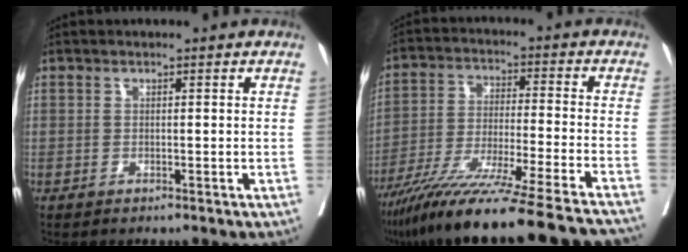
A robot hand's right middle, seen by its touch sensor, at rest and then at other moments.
{"total": 24.7, "force": [-21.3, -2.2, 12.4], "torque": [-0.152, -0.075, -0.323]}